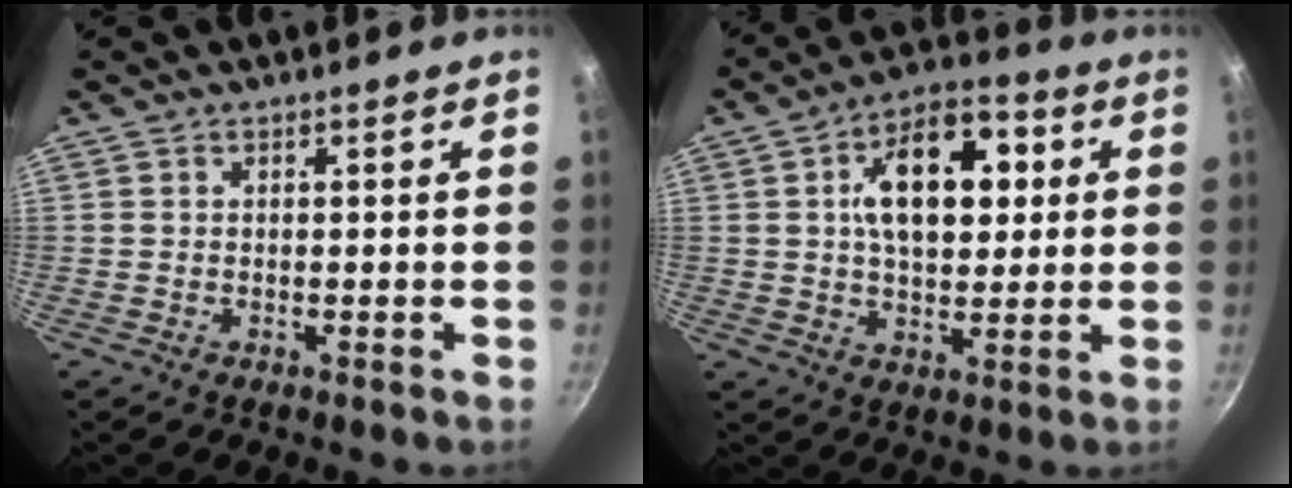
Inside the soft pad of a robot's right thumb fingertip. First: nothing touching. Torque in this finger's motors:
{"motor_torque": [-1.25, 1.93, 1.49, 0.30, 0.12]}